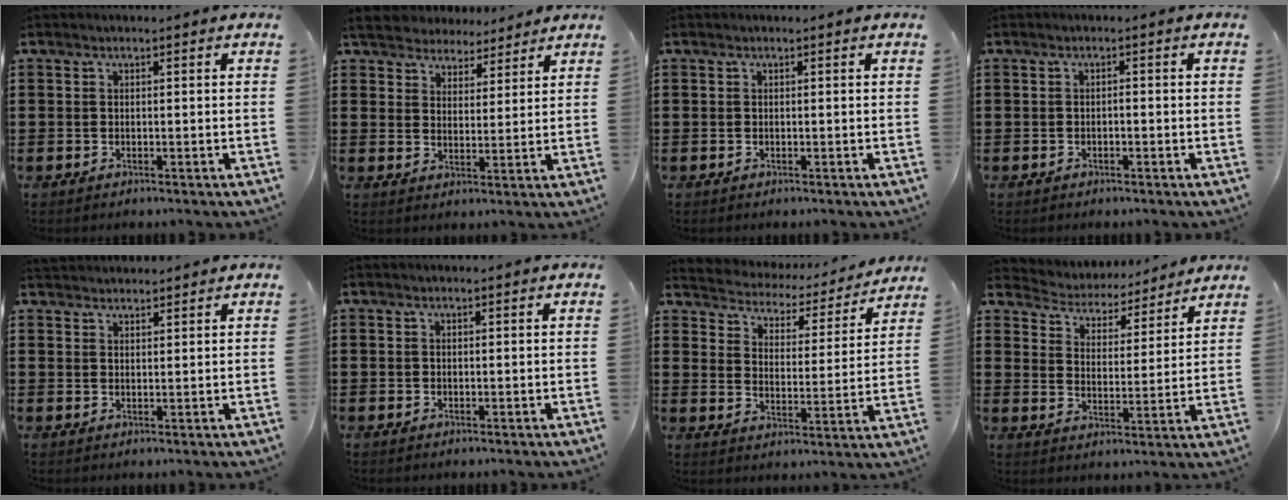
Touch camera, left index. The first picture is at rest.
{"total": 4.6, "force": [4.3, 1.5, -0.1], "torque": [-0.022, -0.016, 0.076]}
{"total": 0.0}
{"total": 0.6, "force": [-0.4, 0.2, 0.4], "torque": [-0.010, -0.002, -0.008]}
{"total": 2.0, "force": [2.0, 0.2, -0.1], "torque": [-0.003, 0.000, 0.040]}
{"total": 0.0}
{"total": 3.0, "force": [2.9, 0.6, -0.2], "torque": [-0.021, -0.029, 0.039]}
{"total": 4.4, "force": [4.4, 0.6, 0.0], "torque": [-0.028, -0.035, 0.070]}